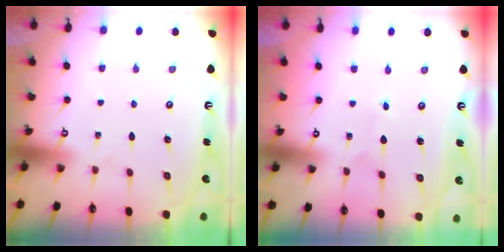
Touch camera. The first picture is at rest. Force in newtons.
{"total": 1.5, "press": 1.4, "slide": 0.1}